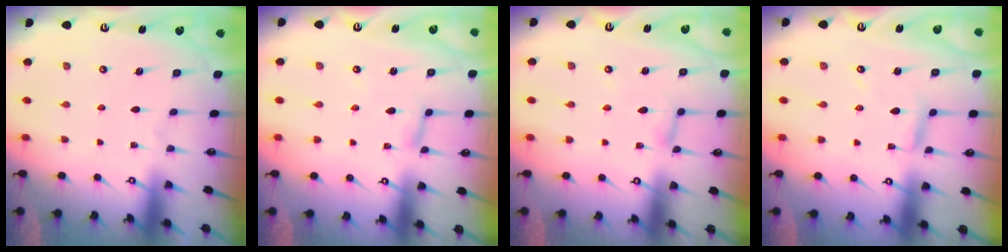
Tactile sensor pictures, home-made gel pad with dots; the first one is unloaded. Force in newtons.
{"total": 2.8, "press": 2.8, "slide": 0.2}
{"total": 3.0, "press": 3.0, "slide": 0.3}
{"total": 3.3, "press": 3.2, "slide": 0.3}